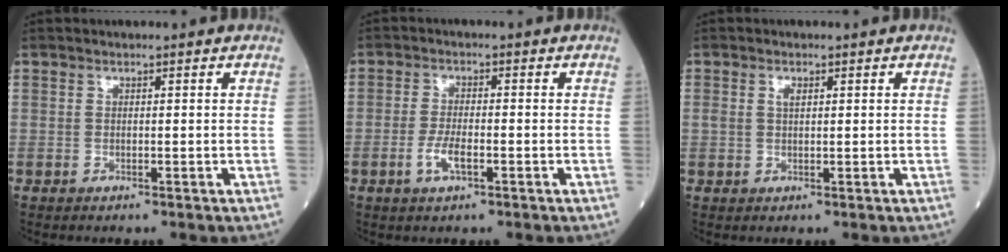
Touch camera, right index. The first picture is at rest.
{"total": 3.7, "force": [-1.4, 1.1, 3.3], "torque": [-0.069, 0.000, -0.026]}
{"total": 1.5, "force": [0.6, 0.7, 1.2], "torque": [-0.027, 0.005, 0.013]}